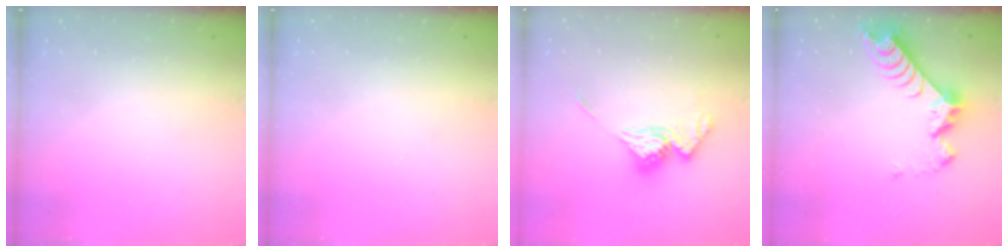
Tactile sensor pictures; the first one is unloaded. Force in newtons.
{"total": 0.0}
{"total": 12.3, "press": 12.3, "slide": 1.3}
{"total": 8.2, "press": 8.2, "slide": 0.5}